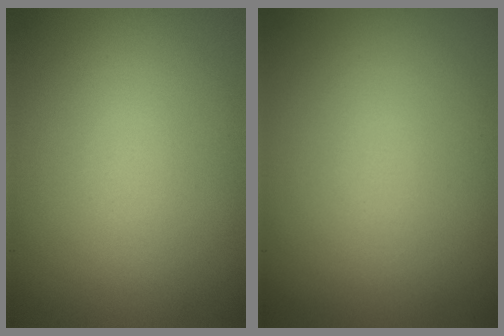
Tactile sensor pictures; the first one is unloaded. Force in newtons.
{"total": 0.0}